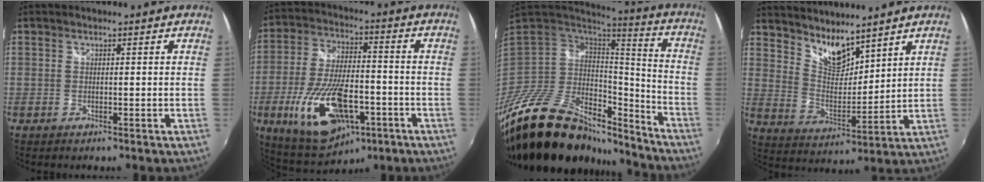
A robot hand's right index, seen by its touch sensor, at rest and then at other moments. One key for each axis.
{"total": 19.2, "fx": -7.4, "fy": 9.0, "fz": 15.2, "tx": -0.312, "ty": -0.025, "tz": -0.115}
{"total": 28.2, "fx": -20.7, "fy": 12.3, "fz": 14.6, "tx": -0.270, "ty": -0.004, "tz": -0.324}
{"total": 8.9, "fx": 7.6, "fy": 2.5, "fz": 3.9, "tx": -0.060, "ty": -0.007, "tz": 0.145}